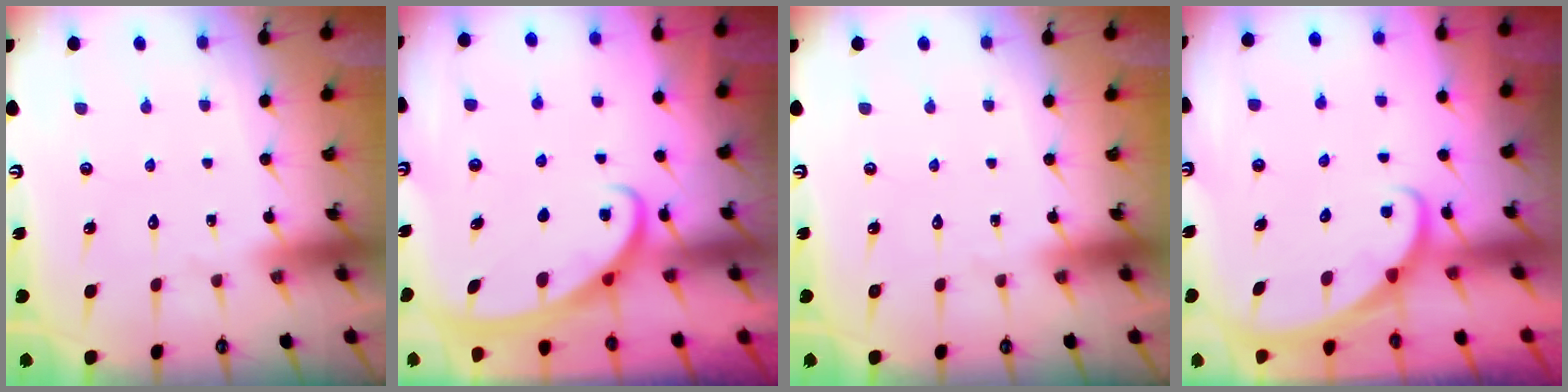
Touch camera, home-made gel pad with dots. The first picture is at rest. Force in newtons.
{"total": 2.7, "press": 2.7, "slide": 0.4}
{"total": 0.0}
{"total": 1.8, "press": 1.8, "slide": 0.1}